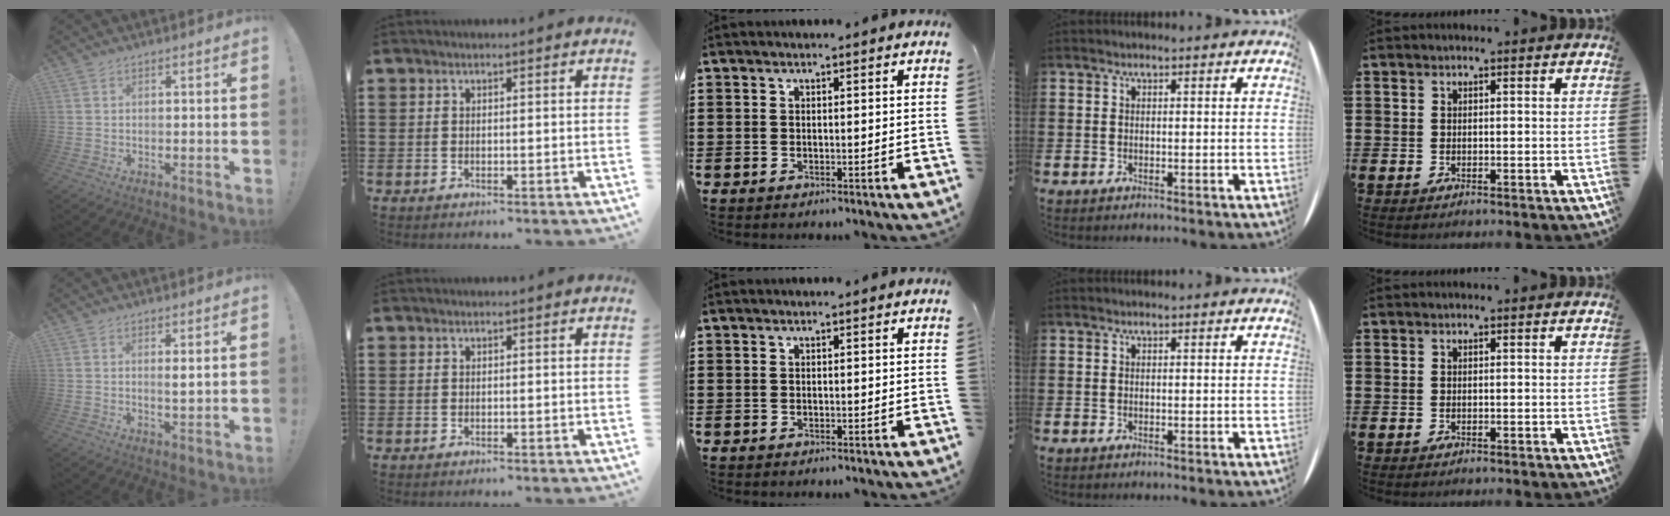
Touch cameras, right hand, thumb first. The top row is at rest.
{"thumb": {"total": 2.1, "force": [0.8, 0.1, 1.9], "torque": [-0.024, -0.010, 0.010]}}